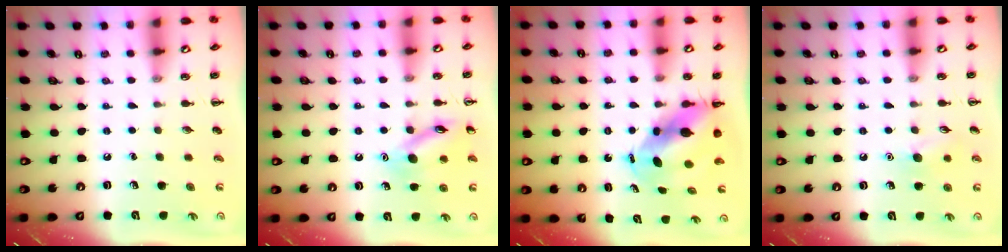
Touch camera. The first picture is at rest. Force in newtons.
{"total": 12.5, "press": 12.5, "slide": 1.1}
{"total": 8.4, "press": 8.1, "slide": 2.3}
{"total": 7.2, "press": 7.0, "slide": 1.7}